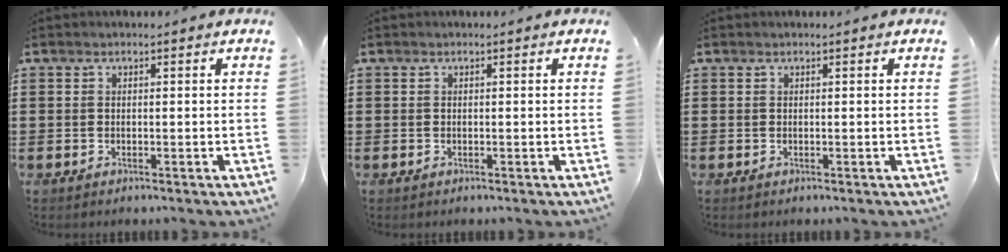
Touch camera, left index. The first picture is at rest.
{"total": 0.0}
{"total": 0.0}